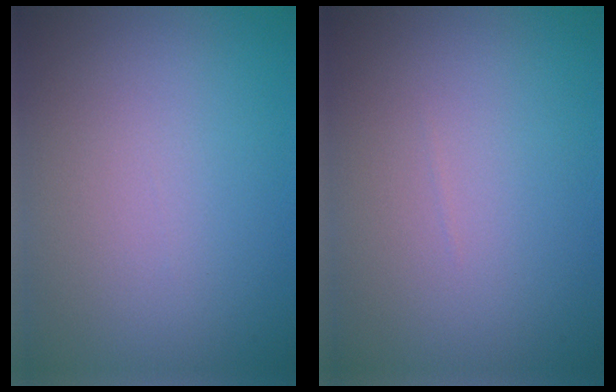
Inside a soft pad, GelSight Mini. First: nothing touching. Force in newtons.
{"total": 0.0}